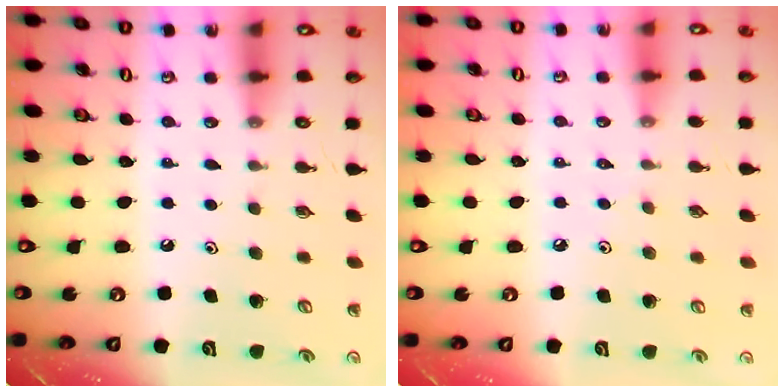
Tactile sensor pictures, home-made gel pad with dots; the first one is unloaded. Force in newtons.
{"total": 2.9, "press": 2.8, "slide": 0.5}